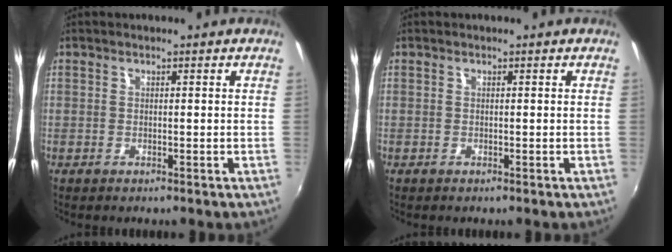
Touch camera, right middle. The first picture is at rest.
{"total": 0.0}